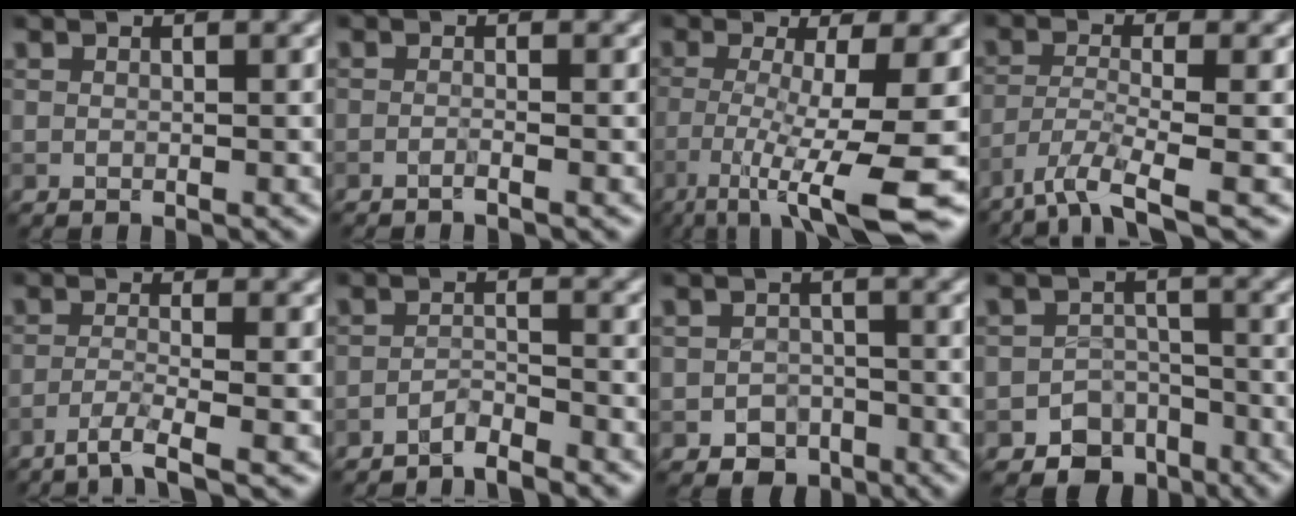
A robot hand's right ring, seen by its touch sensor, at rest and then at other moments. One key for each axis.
{"total": 0.9, "fx": -0.5, "fy": 0.1, "fz": 0.7, "tx": -0.008, "ty": -0.002, "tz": -0.015}
{"total": 8.8, "fx": -3.8, "fy": 1.6, "fz": 7.8, "tx": -0.132, "ty": -0.015, "tz": -0.070}
{"total": 5.3, "fx": -3.8, "fy": 1.0, "fz": 3.5, "tx": -0.066, "ty": -0.010, "tz": -0.081}
{"total": 3.0, "fx": -2.0, "fy": 0.2, "fz": 2.2, "tx": -0.037, "ty": 0.000, "tz": -0.052}
{"total": 2.1, "fx": -2.0, "fy": 0.1, "fz": 0.6, "tx": -0.008, "ty": 0.004, "tz": -0.042}
{"total": 2.7, "fx": -1.6, "fy": 2.1, "fz": 0.6, "tx": 0.005, "ty": 0.004, "tz": -0.031}
{"total": 5.1, "fx": -3.5, "fy": 3.6, "fz": 1.1, "tx": 0.008, "ty": 0.002, "tz": -0.049}